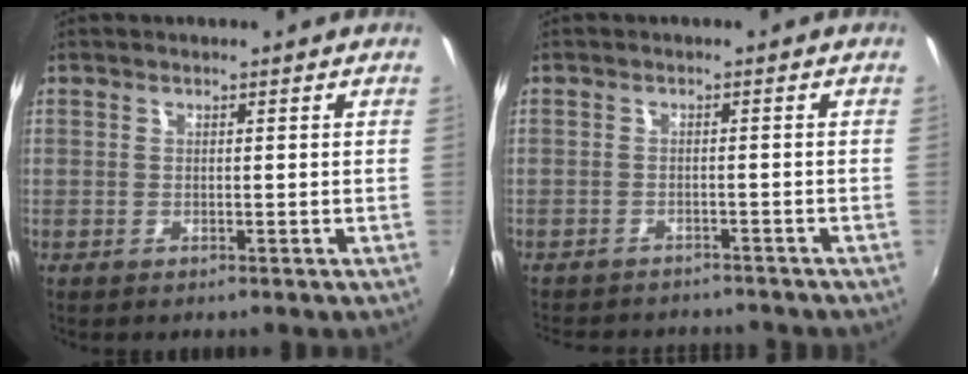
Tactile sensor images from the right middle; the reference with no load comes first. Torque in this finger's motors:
{"motor_torque": [1.04, -1.10, 0.21, 0.09]}